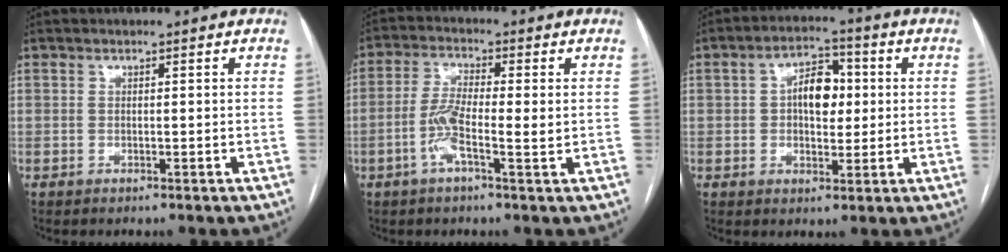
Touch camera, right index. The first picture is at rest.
{"total": 6.4, "force": [-1.2, 1.0, 6.2], "torque": [-0.129, 0.006, -0.029]}
{"total": 7.1, "force": [0.8, 3.9, 5.9], "torque": [-0.097, 0.020, 0.012]}